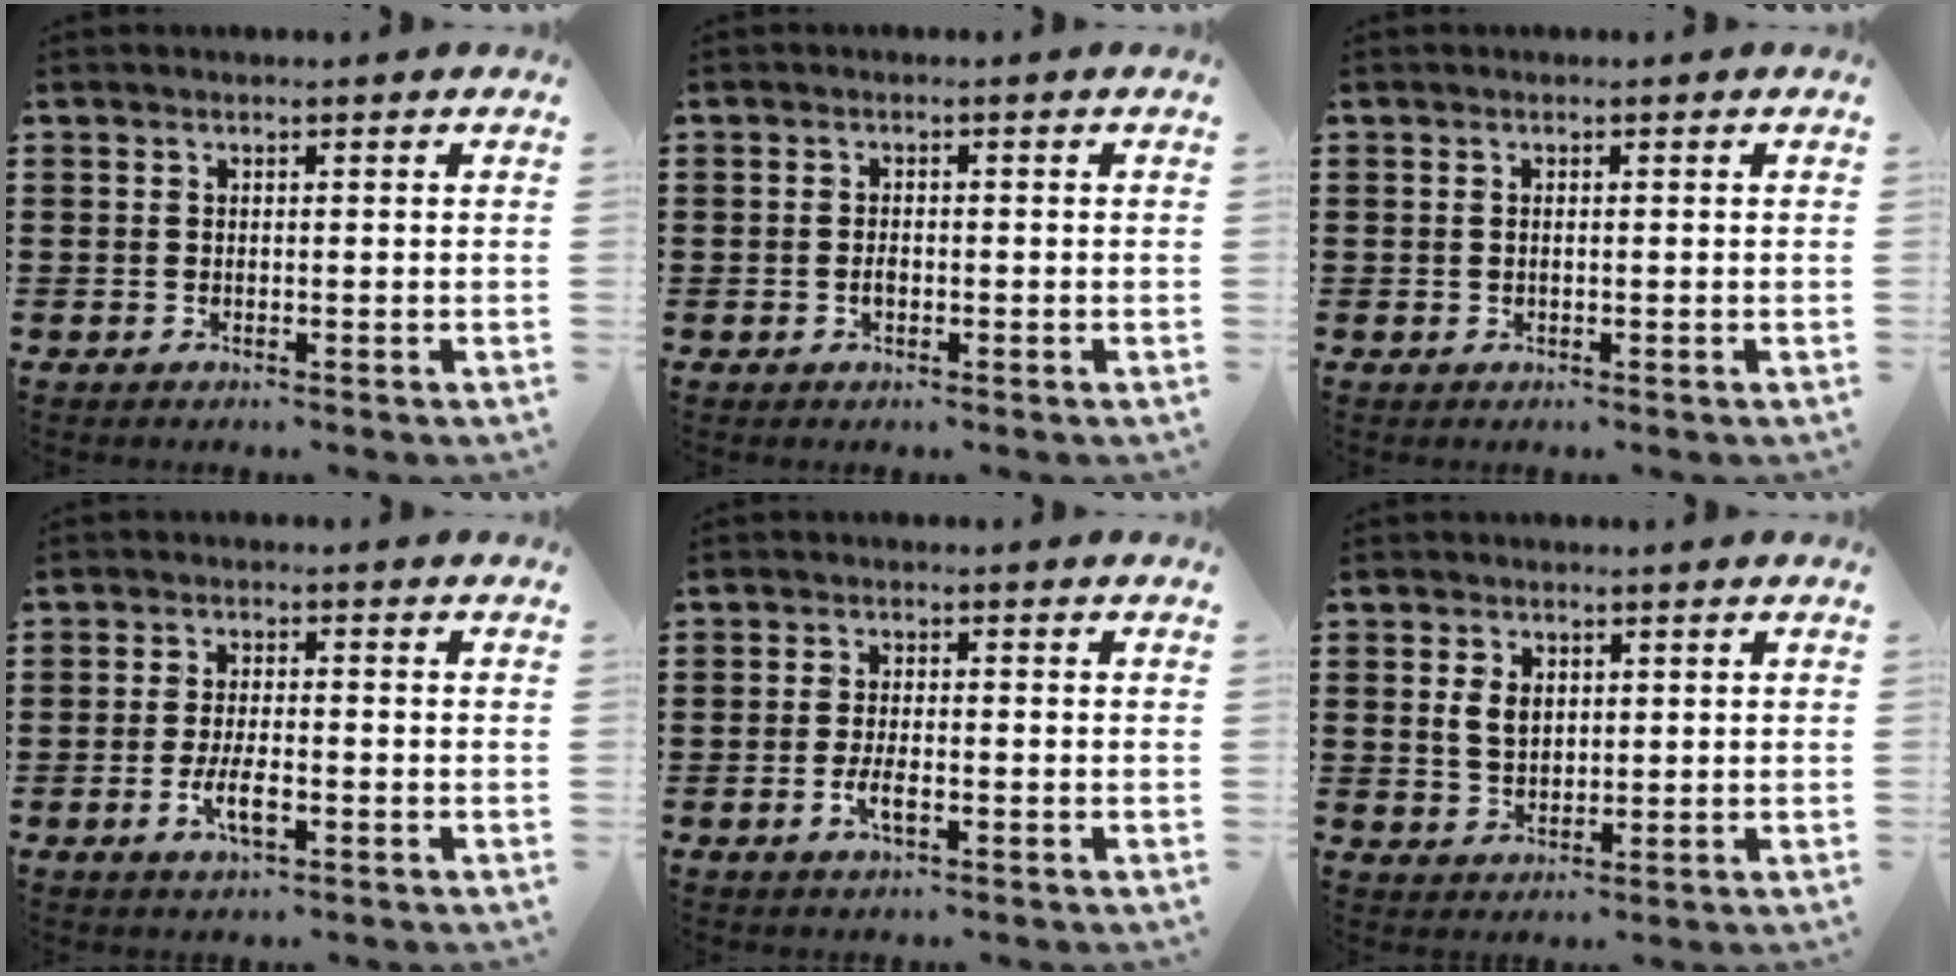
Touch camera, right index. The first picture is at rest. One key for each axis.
{"total": 1.4, "fx": -0.4, "fy": 0.7, "fz": 1.1, "tx": -0.022, "ty": -0.001, "tz": -0.008}
{"total": 0.6, "fx": 0.0, "fy": 0.3, "fz": 0.5, "tx": -0.012, "ty": 0.001, "tz": 0.000}
{"total": 4.6, "fx": -1.8, "fy": 1.4, "fz": 4.0, "tx": -0.081, "ty": -0.002, "tz": -0.034}
{"total": 3.1, "fx": -1.2, "fy": 0.9, "fz": 2.7, "tx": -0.054, "ty": -0.003, "tz": -0.023}
{"total": 3.5, "fx": 0.8, "fy": 2.3, "fz": 2.5, "tx": -0.056, "ty": 0.008, "tz": 0.014}